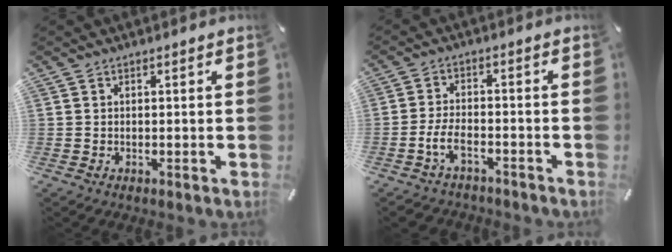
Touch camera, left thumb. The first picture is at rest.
{"total": 6.2, "force": [-3.3, 3.4, 4.0], "torque": [-0.091, 0.013, -0.065]}